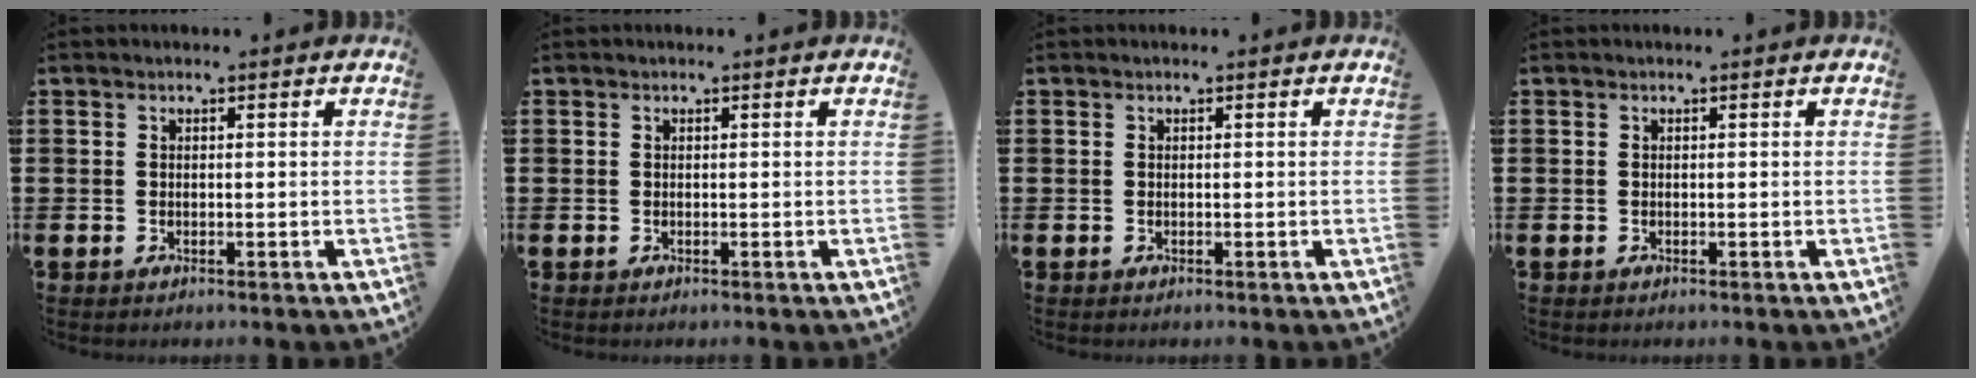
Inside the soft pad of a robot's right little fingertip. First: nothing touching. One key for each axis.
{"total": 0.0}
{"total": 0.0}
{"total": 0.0}